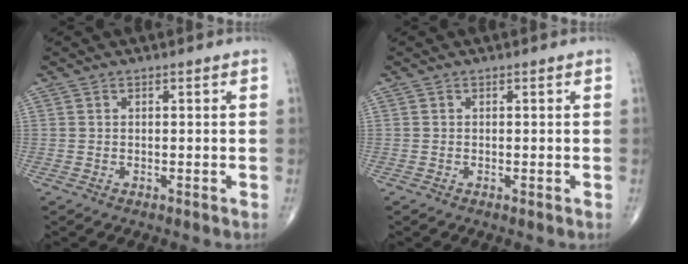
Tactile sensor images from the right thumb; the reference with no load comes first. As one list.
[{"total": 0.0}]